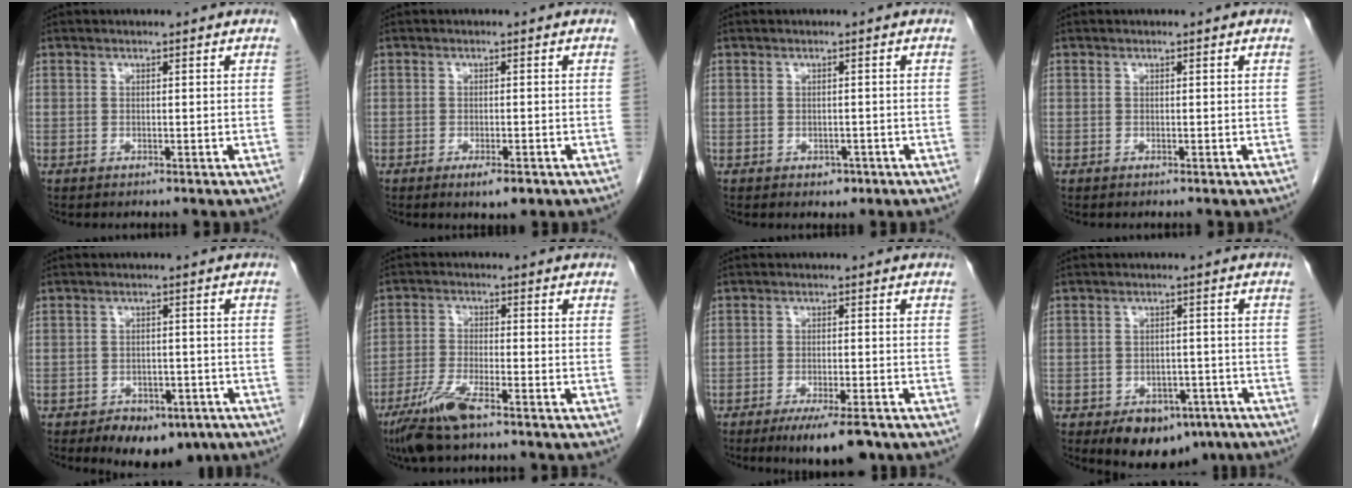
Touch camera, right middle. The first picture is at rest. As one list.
[{"total": 2.9, "force": [-1.7, 0.8, 2.2], "torque": [-0.033, -0.002, -0.021]}, {"total": 1.5, "force": [-0.8, 1.0, 0.7], "torque": [-0.008, 0.002, -0.005]}, {"total": 0.0}, {"total": 8.5, "force": [-5.7, 4.6, 4.2], "torque": [-0.046, 0.005, -0.077]}, {"total": 7.6, "force": [-5.2, 1.0, 5.5], "torque": [-0.119, -0.018, -0.099]}, {"total": 7.4, "force": [-5.3, 1.3, 5.0], "torque": [-0.072, -0.012, -0.079]}, {"total": 8.6, "force": [-5.5, 5.2, 4.1], "torque": [-0.045, 0.008, -0.072]}]